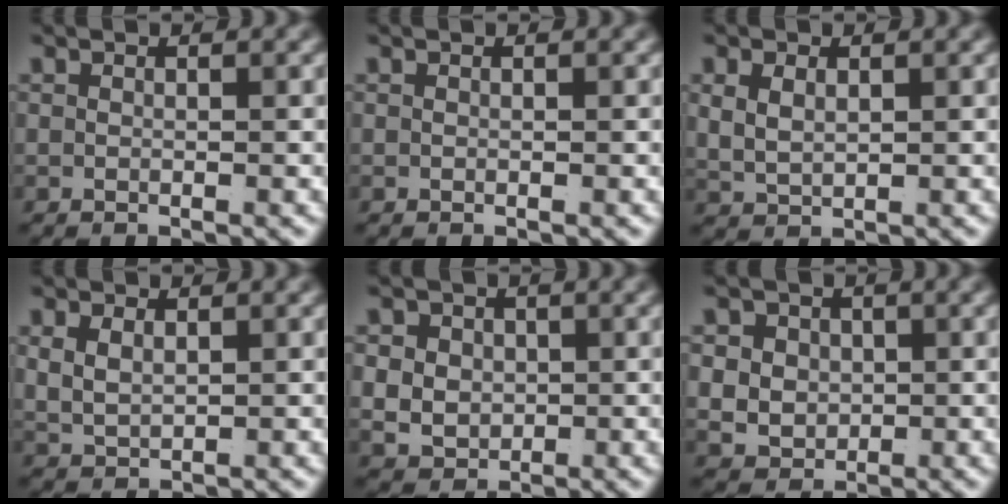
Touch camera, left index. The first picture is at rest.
{"total": 0.0}
{"total": 3.3, "force": [0.8, 2.7, 1.7], "torque": [-0.050, -0.009, 0.025]}
{"total": 3.0, "force": [0.8, 2.4, 1.6], "torque": [-0.047, -0.009, 0.026]}
{"total": 6.1, "force": [0.0, 5.6, 2.5], "torque": [-0.059, -0.018, 0.007]}
{"total": 6.8, "force": [0.1, 6.2, 2.7], "torque": [-0.063, -0.021, 0.007]}